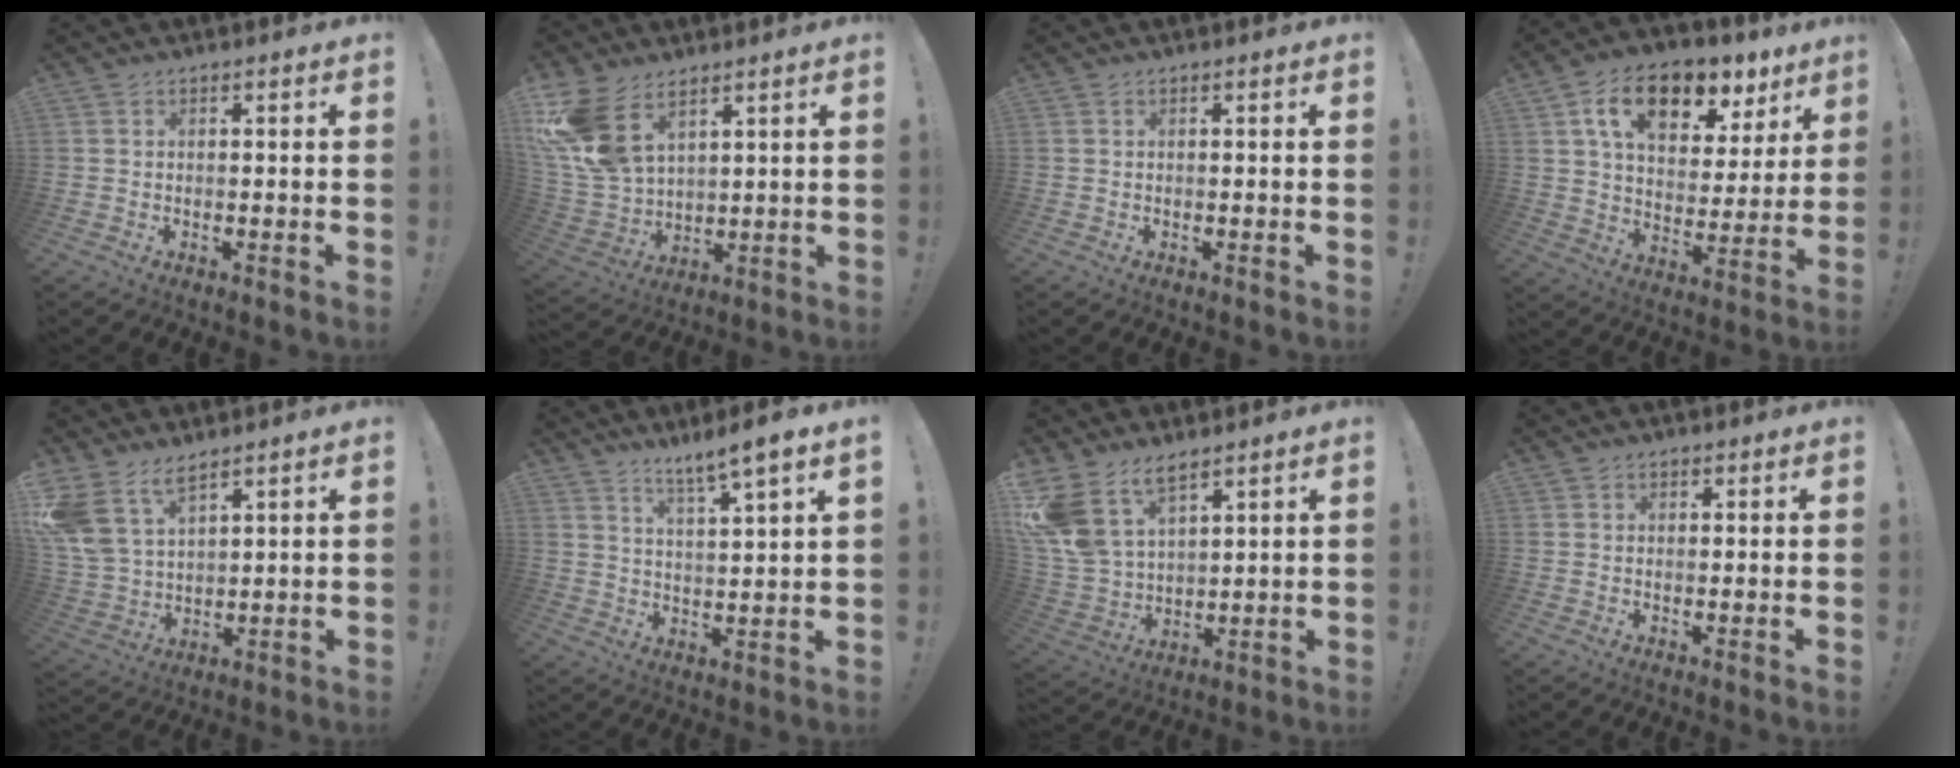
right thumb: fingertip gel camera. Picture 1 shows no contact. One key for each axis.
{"total": 13.8, "fx": 7.9, "fy": 8.1, "fz": 7.9, "tx": -0.165, "ty": -0.049, "tz": 0.152}
{"total": 0.0}
{"total": 16.5, "fx": 9.2, "fy": 9.2, "fz": 10.0, "tx": -0.153, "ty": -0.043, "tz": 0.160}
{"total": 11.1, "fx": 7.8, "fy": 5.6, "fz": 5.6, "tx": -0.127, "ty": -0.048, "tz": 0.153}
{"total": 6.8, "fx": 5.4, "fy": -0.9, "fz": 4.0, "tx": -0.068, "ty": -0.040, "tz": 0.089}
{"total": 13.4, "fx": 9.2, "fy": 7.2, "fz": 6.5, "tx": -0.151, "ty": -0.060, "tz": 0.181}
{"total": 0.9, "fx": 0.6, "fy": 0.6, "fz": 0.1, "tx": 0.005, "ty": -0.002, "tz": 0.011}